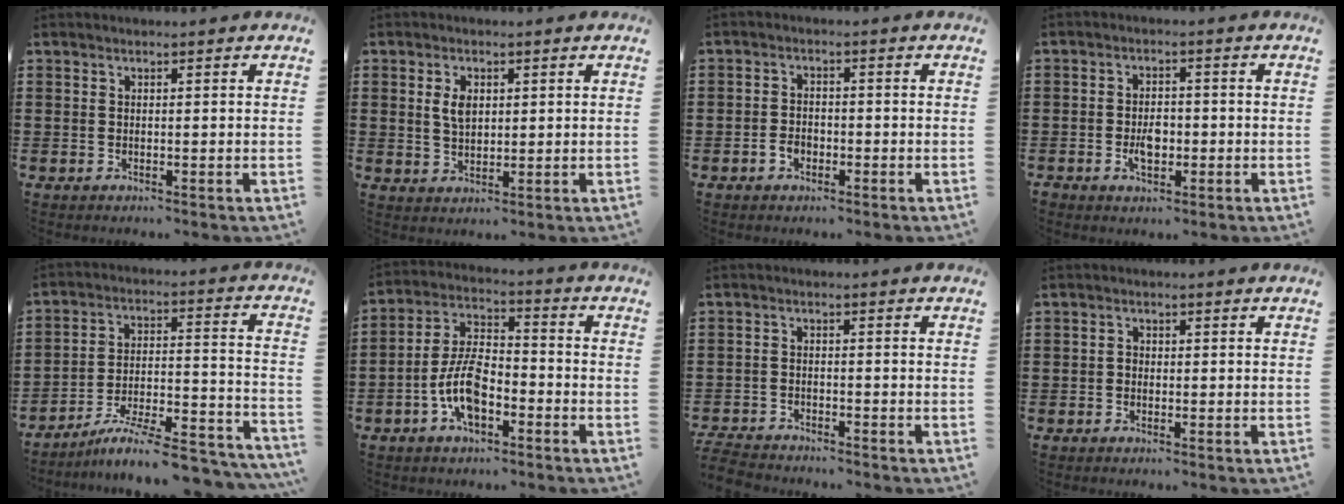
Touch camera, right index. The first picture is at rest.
{"total": 3.6, "force": [0.9, 2.1, 2.7], "torque": [-0.059, 0.009, 0.015]}
{"total": 2.3, "force": [-1.2, 1.6, 1.1], "torque": [-0.024, 0.002, -0.024]}
{"total": 3.5, "force": [-1.1, 2.2, 2.5], "torque": [-0.048, 0.004, -0.018]}
{"total": 9.2, "force": [-7.7, 0.8, 5.0], "torque": [-0.073, 0.007, -0.150]}
{"total": 8.3, "force": [-3.4, 4.0, 6.4], "torque": [-0.154, 0.002, -0.070]}
{"total": 3.2, "force": [-3.2, 0.3, 0.2], "torque": [-0.014, -0.002, -0.070]}
{"total": 0.9, "force": [-0.5, 0.7, 0.4], "torque": [-0.010, 0.000, -0.010]}